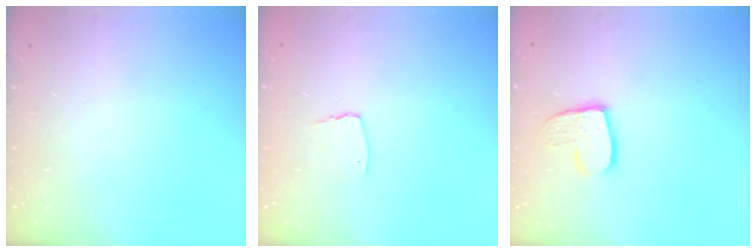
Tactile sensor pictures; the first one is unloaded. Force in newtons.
{"total": 5.4, "press": 5.3, "slide": 0.5}
{"total": 10.8, "press": 10.7, "slide": 0.7}